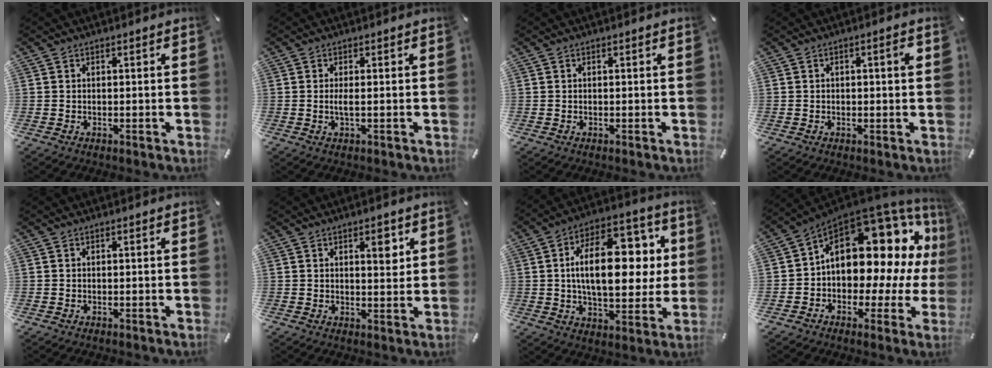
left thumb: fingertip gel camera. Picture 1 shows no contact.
{"total": 2.3, "force": [-0.1, 0.4, 2.3], "torque": [-0.042, -0.005, -0.003]}
{"total": 0.0}
{"total": 2.3, "force": [0.3, 0.7, 2.2], "torque": [-0.039, 0.006, 0.002]}
{"total": 0.0}
{"total": 4.9, "force": [2.3, 2.2, 3.7], "torque": [-0.039, -0.011, 0.030]}
{"total": 21.1, "force": [3.3, 11.4, 17.5], "torque": [-0.282, 0.003, 0.049]}
{"total": 20.0, "force": [5.8, 12.5, 14.5], "torque": [-0.208, -0.050, 0.101]}